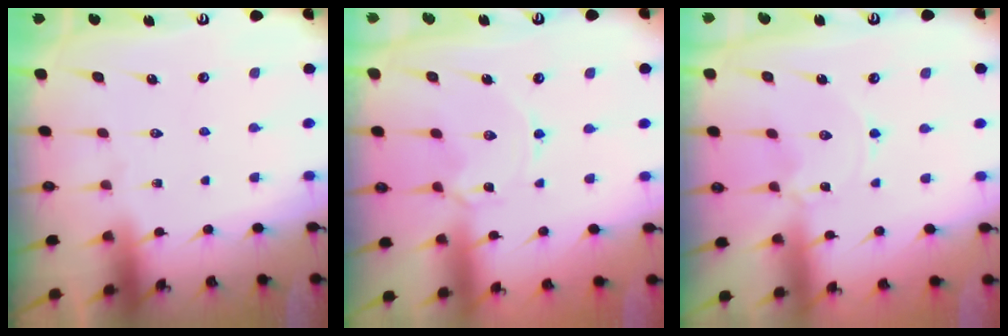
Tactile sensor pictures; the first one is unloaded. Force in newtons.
{"total": 2.8, "press": 2.8, "slide": 0.2}
{"total": 0.0}